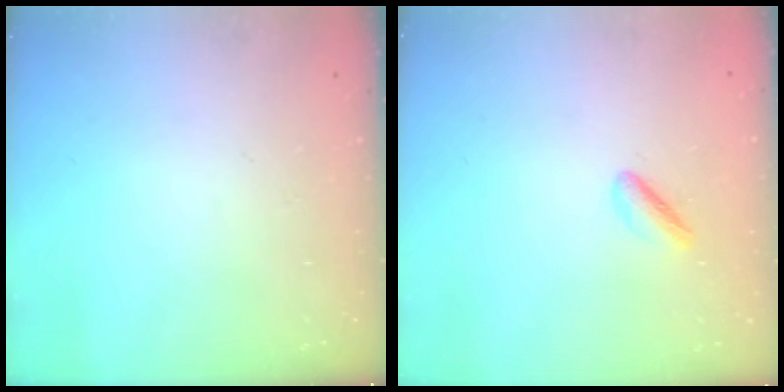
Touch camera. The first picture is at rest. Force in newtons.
{"total": 1.9, "press": 1.6, "slide": 1.1}